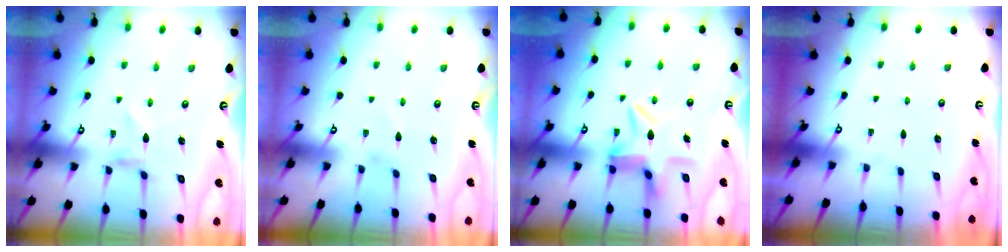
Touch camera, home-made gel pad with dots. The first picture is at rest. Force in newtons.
{"total": 1.2, "press": 1.2, "slide": 0.1}
{"total": 9.4, "press": 9.4, "slide": 0.8}
{"total": 0.0}